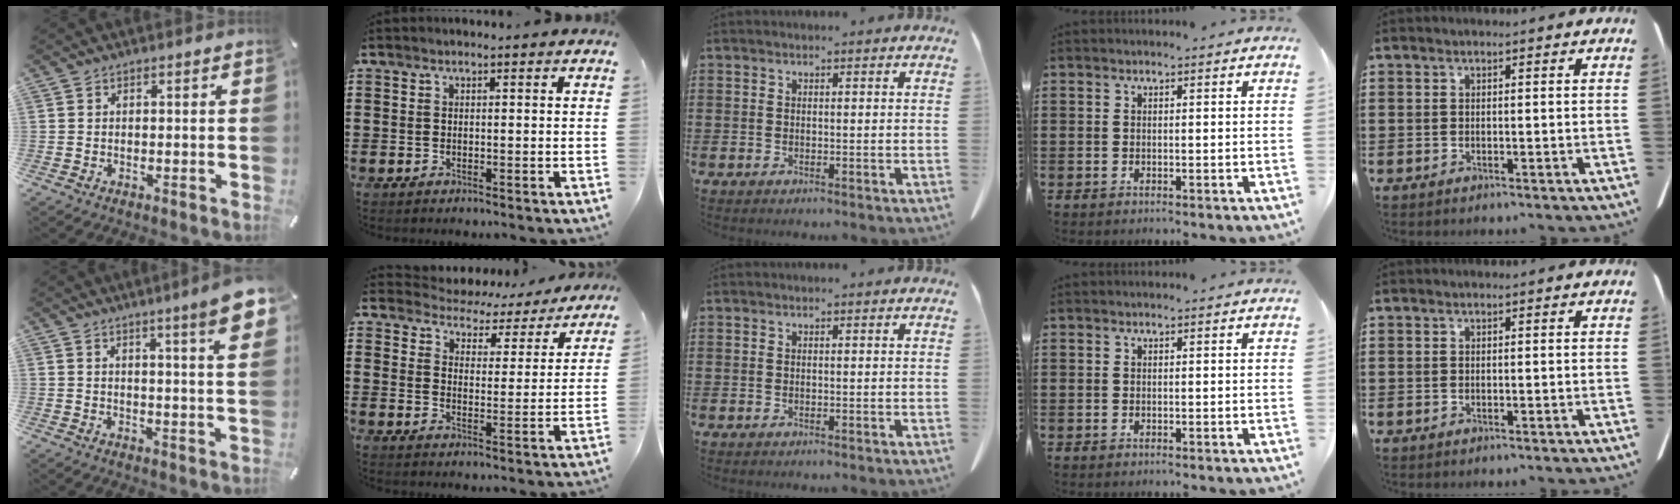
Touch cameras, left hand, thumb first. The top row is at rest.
{"thumb": {"total": 9.4, "force": [5.3, 0.5, 7.7], "torque": [-0.114, -0.031, 0.083]}, "index": {"total": 4.0, "force": [3.9, 0.6, -0.2], "torque": [-0.025, -0.034, 0.062]}}